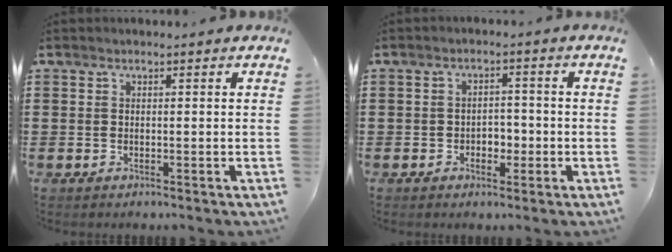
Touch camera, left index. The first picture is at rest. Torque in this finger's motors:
{"motor_torque": [0.06, 0.05, 0.03, 0.03]}